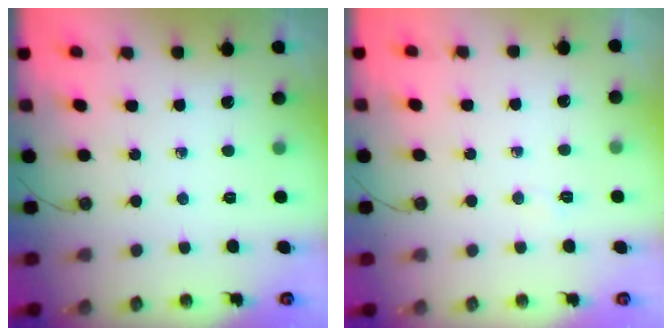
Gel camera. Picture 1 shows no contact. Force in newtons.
{"total": 13.8, "press": 3.4, "slide": 13.3}